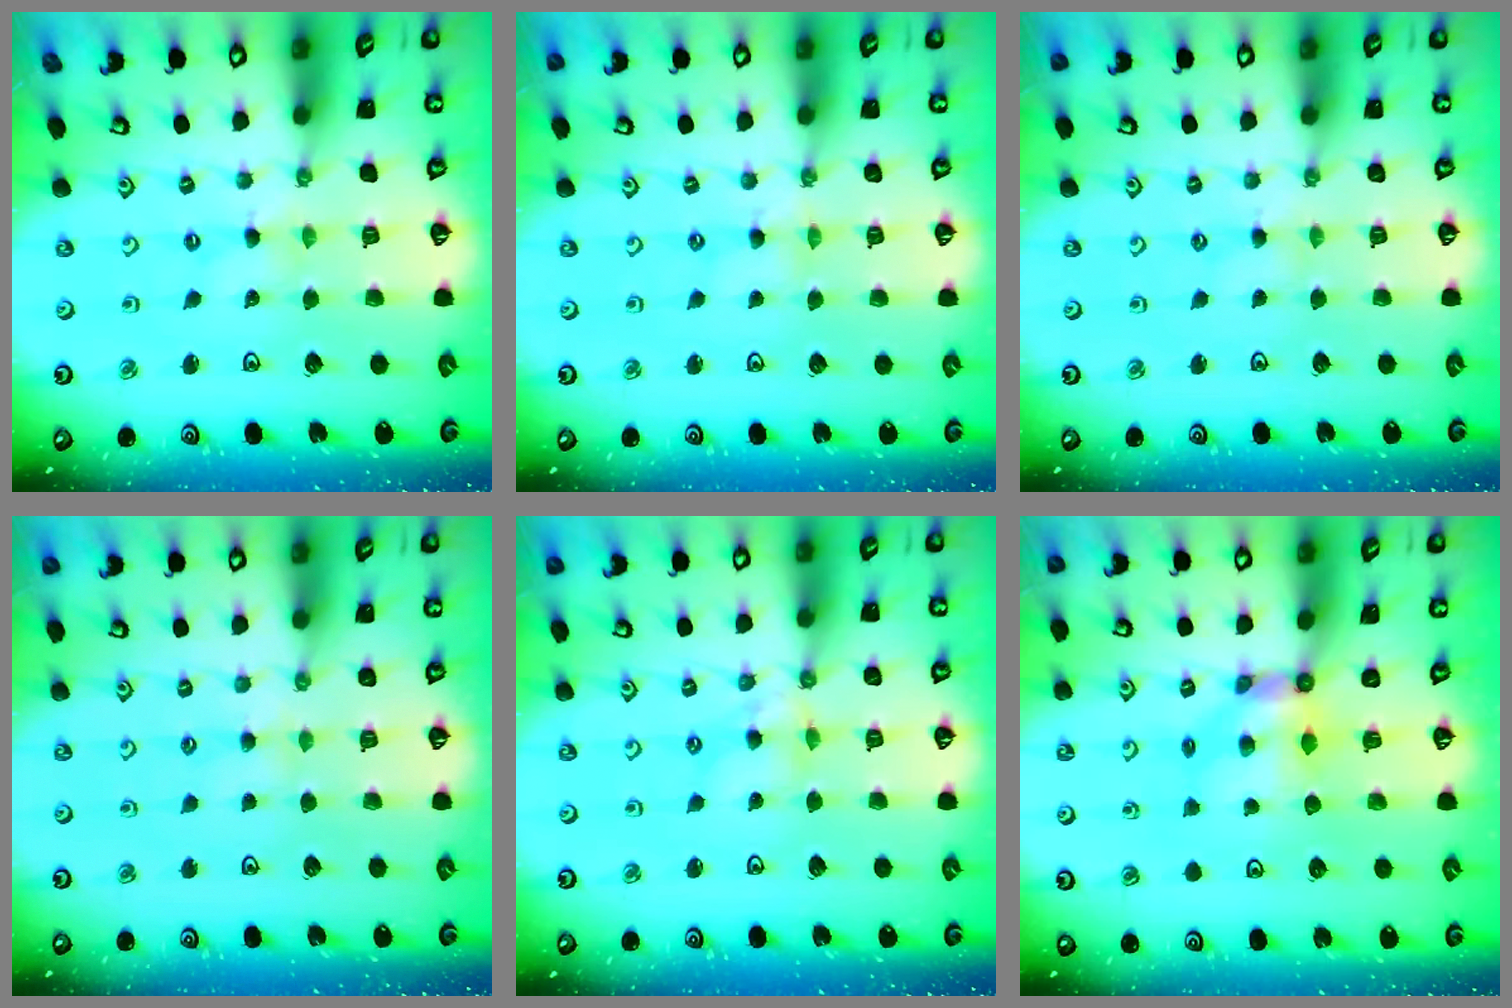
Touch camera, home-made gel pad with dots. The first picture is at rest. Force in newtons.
{"total": 0.0}
{"total": 1.0, "press": 1.0, "slide": 0.3}
{"total": 2.6, "press": 2.5, "slide": 0.5}
{"total": 5.0, "press": 4.9, "slide": 0.5}
{"total": 5.5, "press": 5.5, "slide": 0.2}